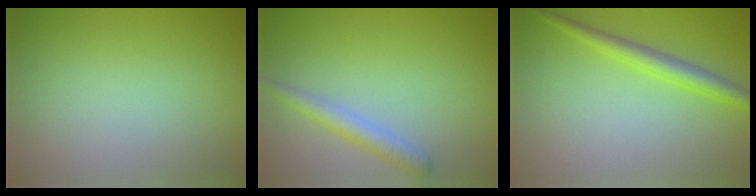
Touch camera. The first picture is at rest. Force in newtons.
{"total": 2.2, "press": 2.2, "slide": 0.1}
{"total": 2.5, "press": 2.5, "slide": 0.1}